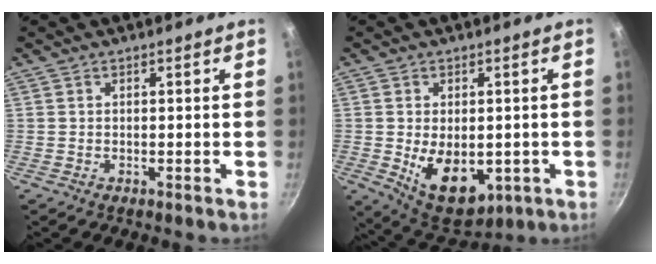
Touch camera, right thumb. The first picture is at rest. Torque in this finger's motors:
{"motor_torque": [-0.19, 1.03, 0.52, 0.72, 0.11]}